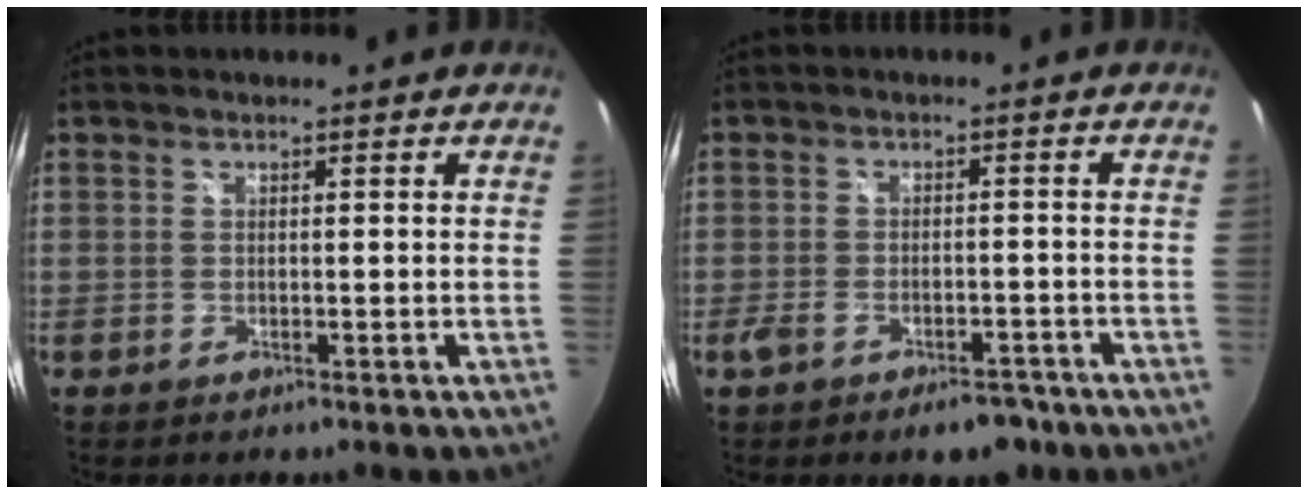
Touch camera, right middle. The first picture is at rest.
{"total": 7.2, "force": [-4.9, 3.4, 4.0], "torque": [-0.079, -0.001, -0.070]}